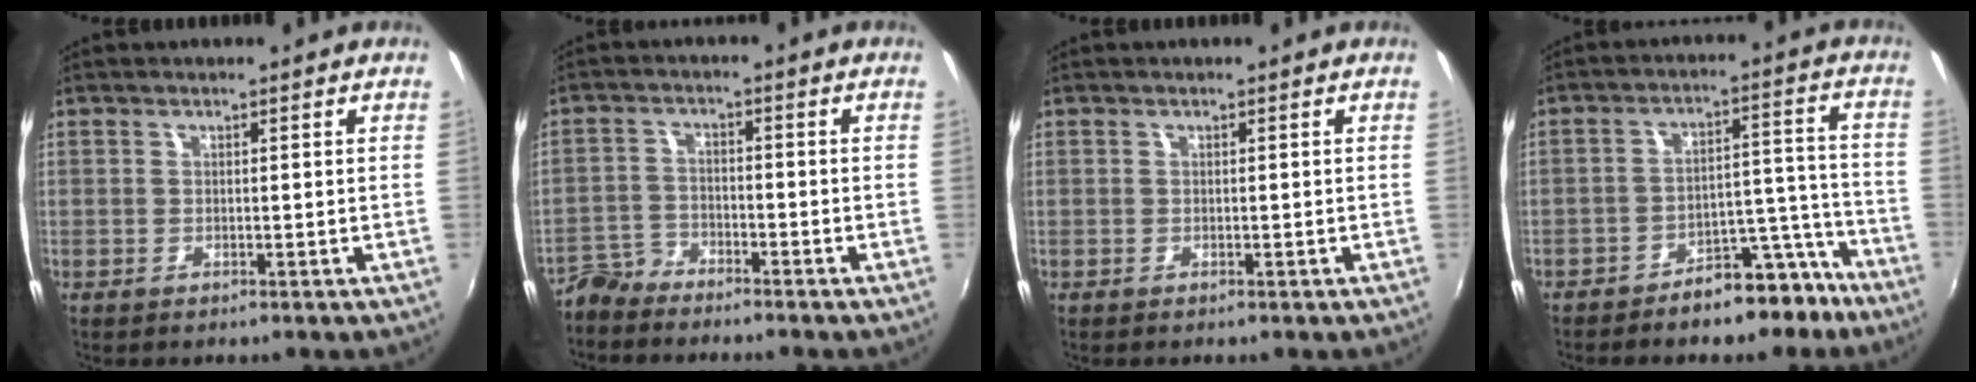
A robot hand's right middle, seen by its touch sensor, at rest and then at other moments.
{"total": 4.7, "force": [-4.5, 1.3, 0.2], "torque": [-0.008, 0.004, -0.094]}
{"total": 0.0}
{"total": 9.8, "force": [-7.9, 4.2, 4.1], "torque": [-0.043, 0.048, -0.097]}